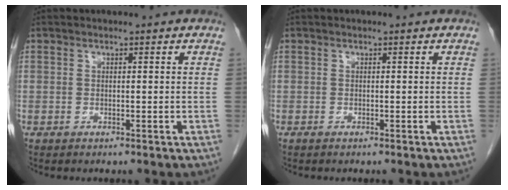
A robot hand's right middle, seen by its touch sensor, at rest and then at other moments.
{"total": 0.0}